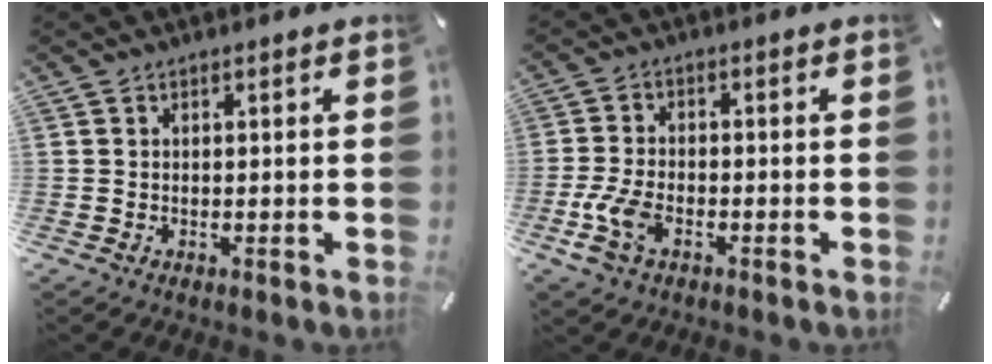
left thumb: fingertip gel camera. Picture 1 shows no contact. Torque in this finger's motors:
{"motor_torque": [-0.41, 2.72, 1.53, 1.24, 0.29]}